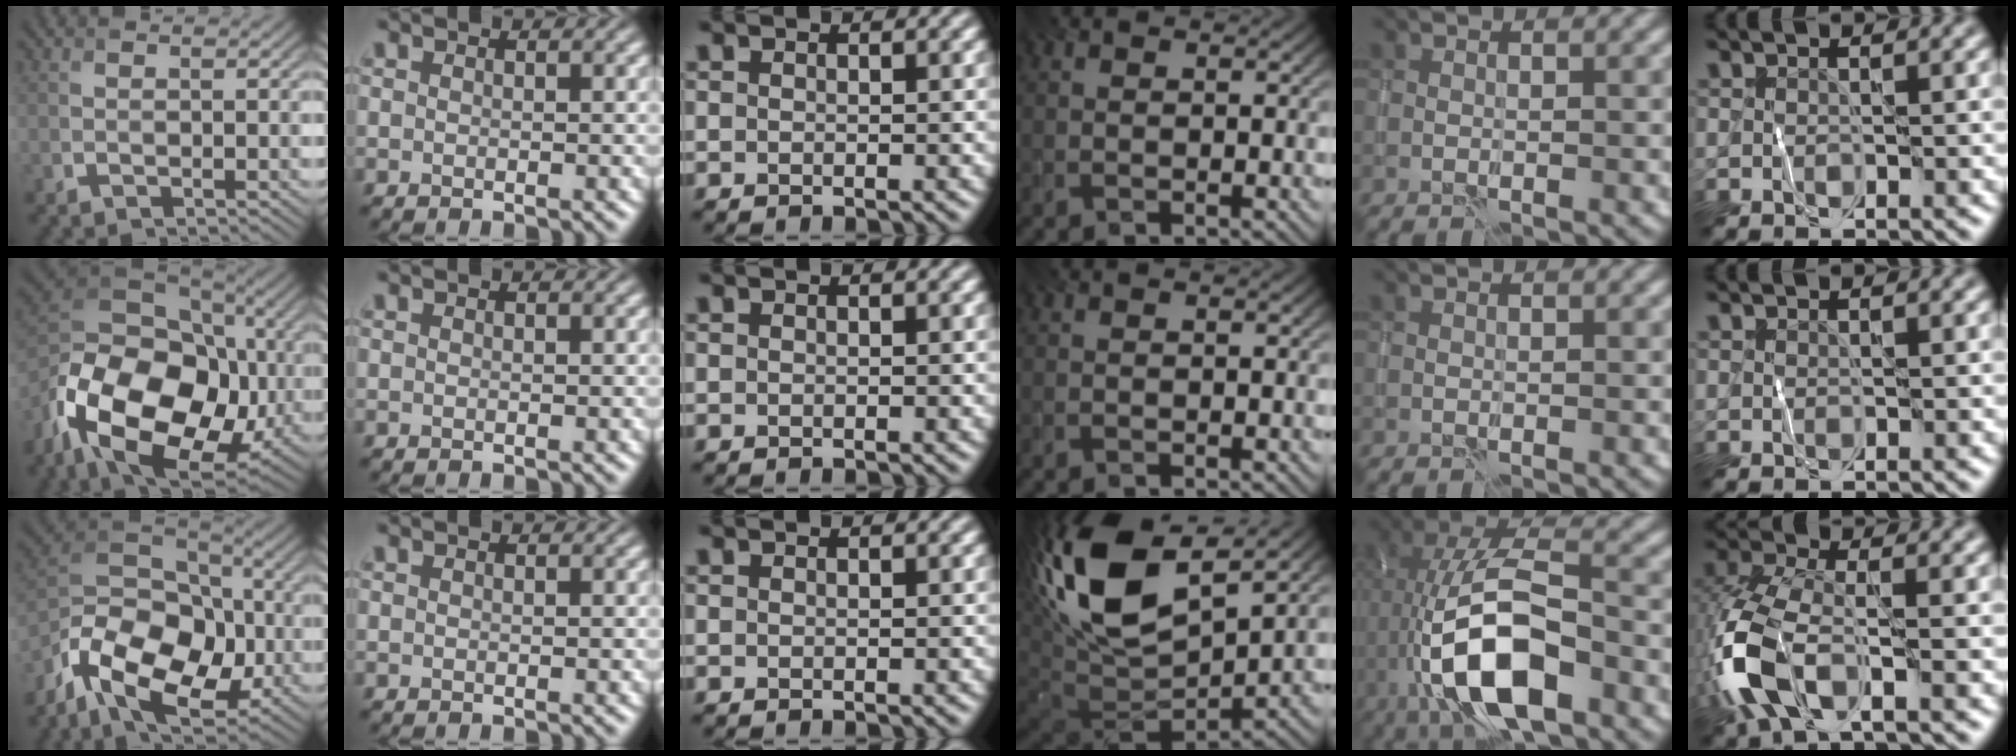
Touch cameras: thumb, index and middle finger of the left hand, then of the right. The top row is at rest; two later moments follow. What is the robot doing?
{"motion": "wipe", "object": "whiteboard"}